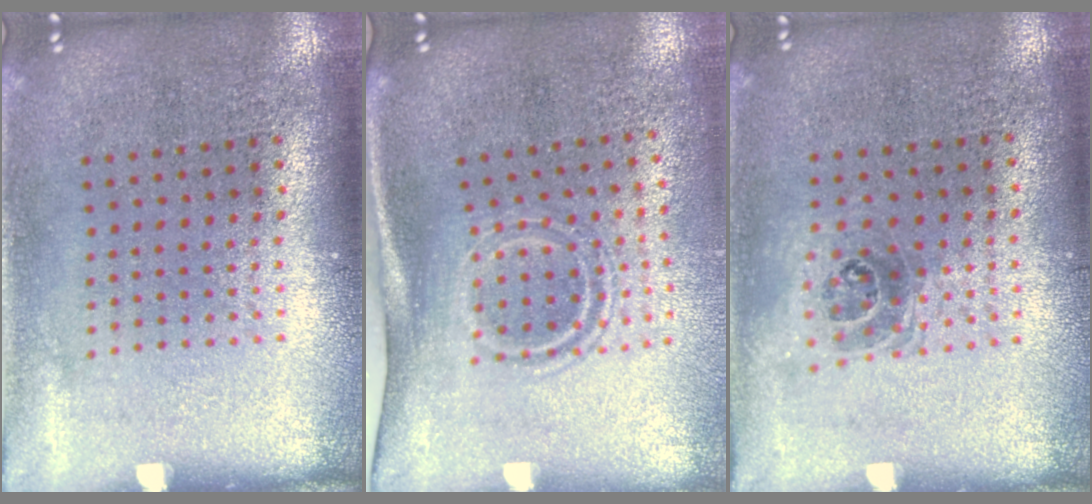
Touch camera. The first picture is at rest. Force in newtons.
{"total": 1.7, "press": 1.0, "slide": 1.3}
{"total": 1.0, "press": 0.9, "slide": 0.4}